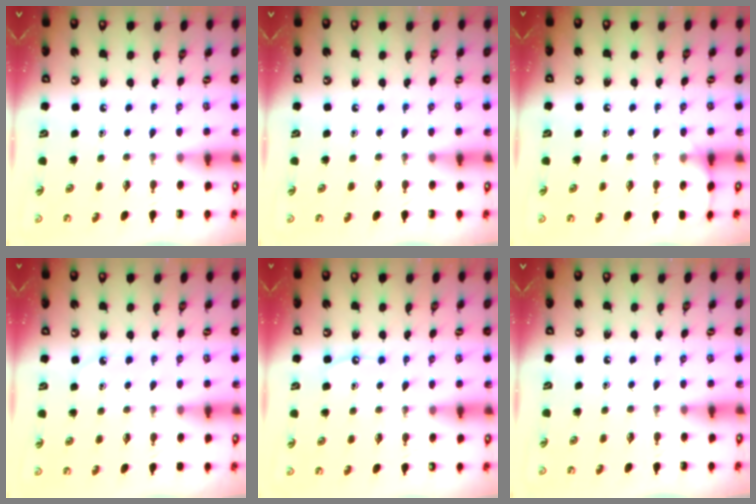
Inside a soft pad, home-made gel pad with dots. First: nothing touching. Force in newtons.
{"total": 0.0}
{"total": 5.9, "press": 5.9, "slide": 0.8}
{"total": 4.3, "press": 4.3, "slide": 0.3}
{"total": 7.3, "press": 7.2, "slide": 0.7}
{"total": 0.0}